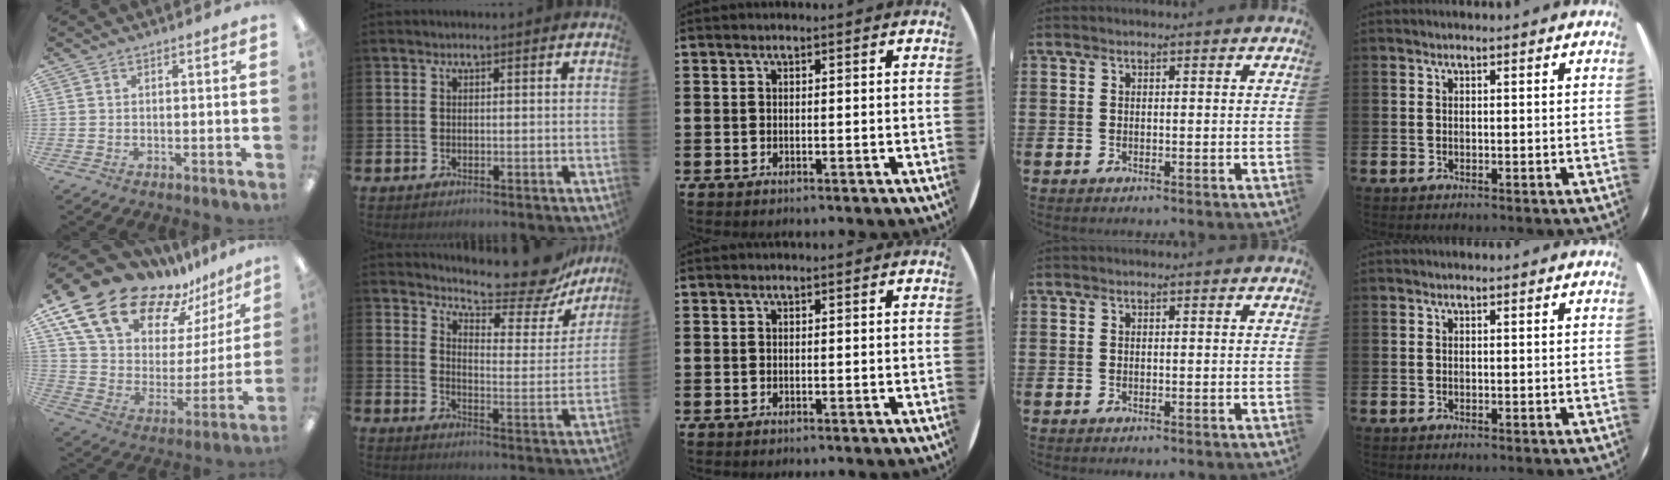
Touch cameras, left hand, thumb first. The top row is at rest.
{"thumb": {"total": 21.1, "force": [16.5, 10.6, 7.9], "torque": [-0.153, -0.117, 0.306]}, "index": {"total": 9.9, "force": [9.1, 1.8, 3.7], "torque": [-0.068, -0.069, 0.152]}}